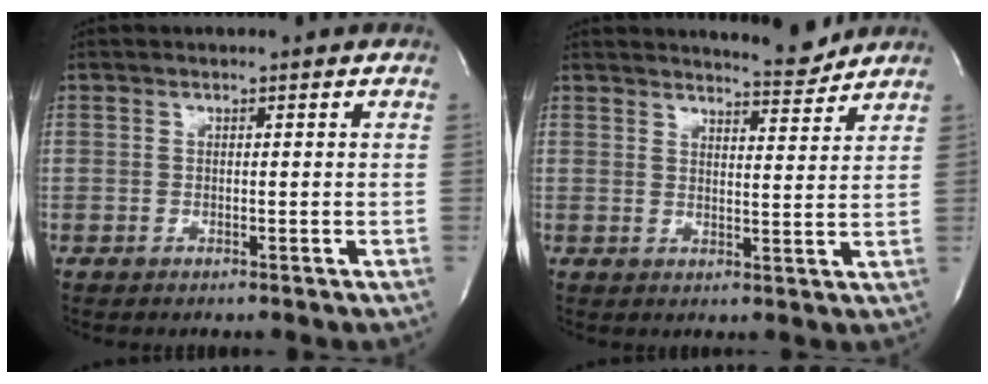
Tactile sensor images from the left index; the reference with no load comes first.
{"total": 4.6, "force": [4.6, 0.0, 0.5], "torque": [-0.016, -0.024, 0.061]}